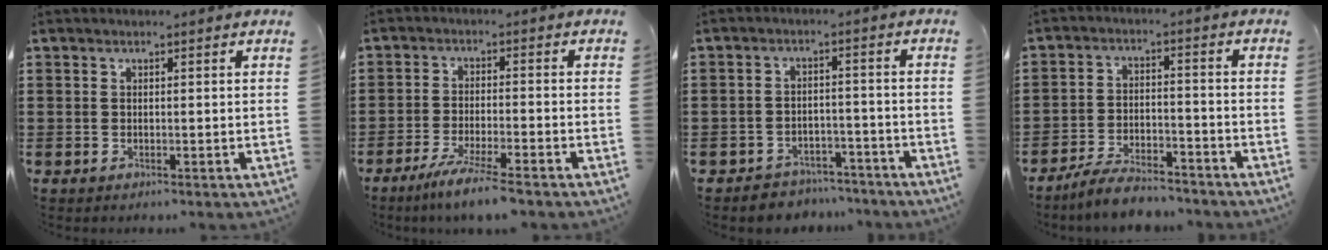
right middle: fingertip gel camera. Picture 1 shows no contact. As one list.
[{"total": 5.2, "force": [-4.3, -0.3, 2.9], "torque": [-0.057, -0.017, -0.079]}, {"total": 3.7, "force": [-3.6, 0.9, -0.2], "torque": [-0.004, 0.003, -0.077]}, {"total": 5.6, "force": [-5.3, 0.9, 1.8], "torque": [-0.035, 0.006, -0.102]}]